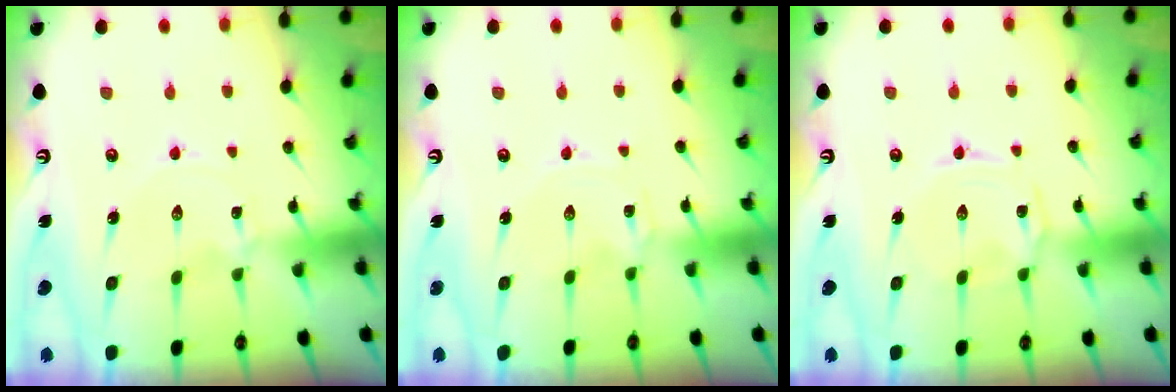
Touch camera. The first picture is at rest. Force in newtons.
{"total": 0.0}
{"total": 1.5, "press": 1.5, "slide": 0.3}